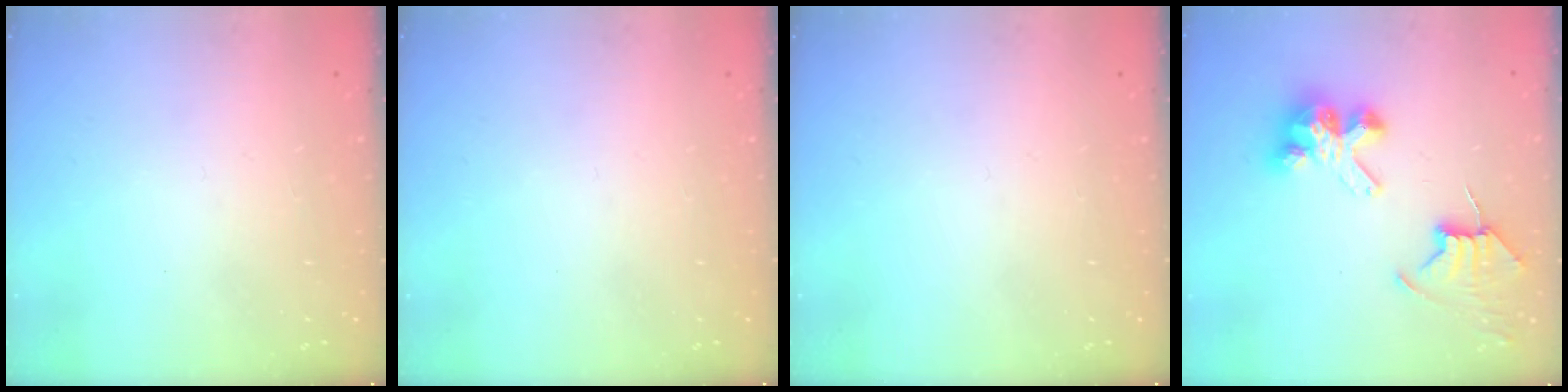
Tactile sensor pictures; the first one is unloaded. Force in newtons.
{"total": 0.0}
{"total": 0.0}
{"total": 9.4, "press": 9.4, "slide": 0.7}